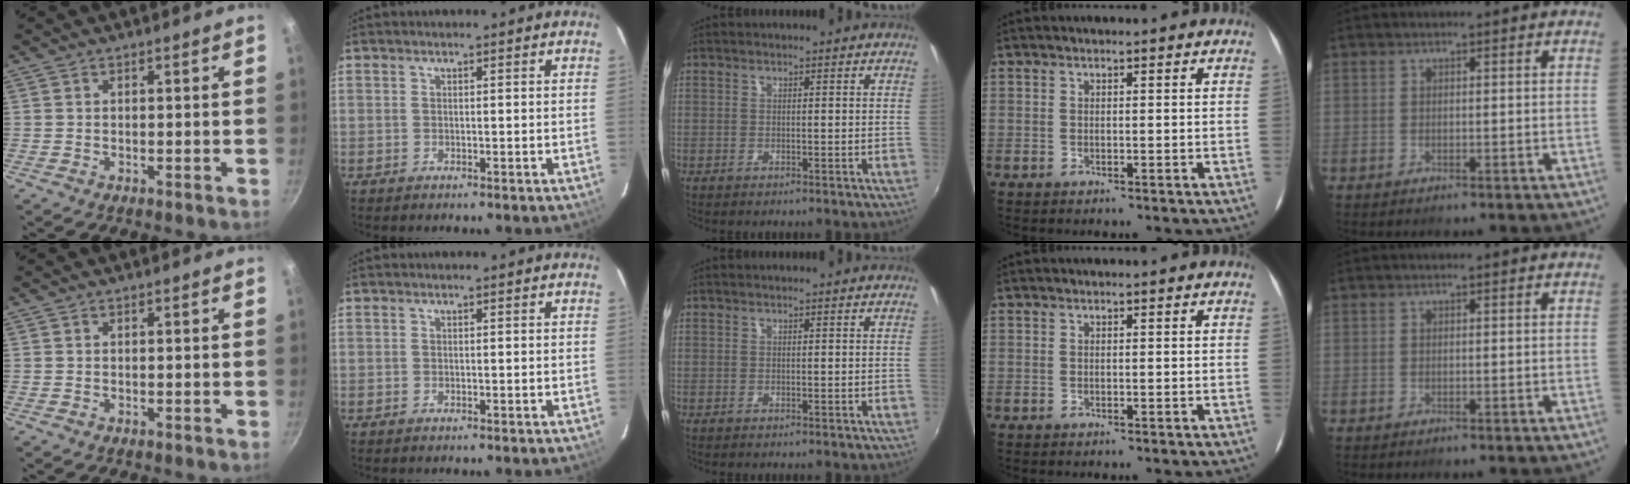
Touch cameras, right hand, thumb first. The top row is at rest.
{}